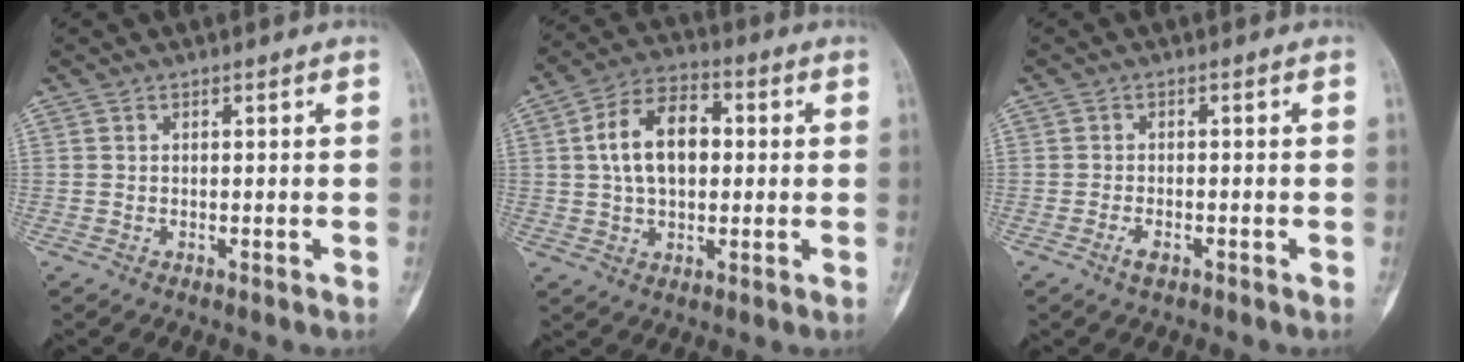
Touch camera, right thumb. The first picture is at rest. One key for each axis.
{"total": 12.2, "fx": 1.5, "fy": 7.6, "fz": 9.4, "tx": -0.151, "ty": 0.019, "tz": 0.020}
{"total": 2.0, "fx": -1.2, "fy": 0.8, "fz": 1.4, "tx": -0.031, "ty": 0.002, "tz": -0.024}